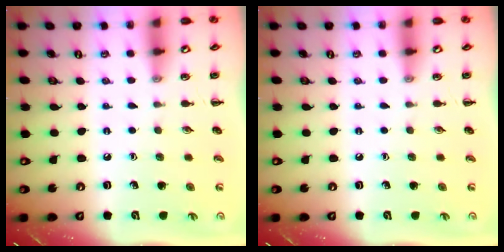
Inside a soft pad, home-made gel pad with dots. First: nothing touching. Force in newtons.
{"total": 0.0}